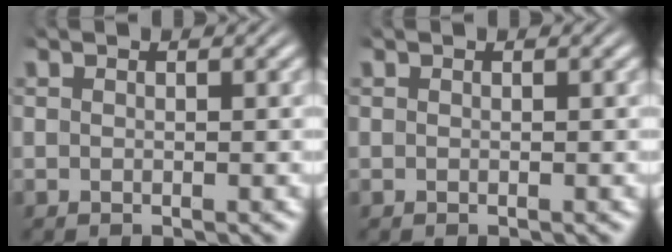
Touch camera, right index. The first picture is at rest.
{"total": 0.0}